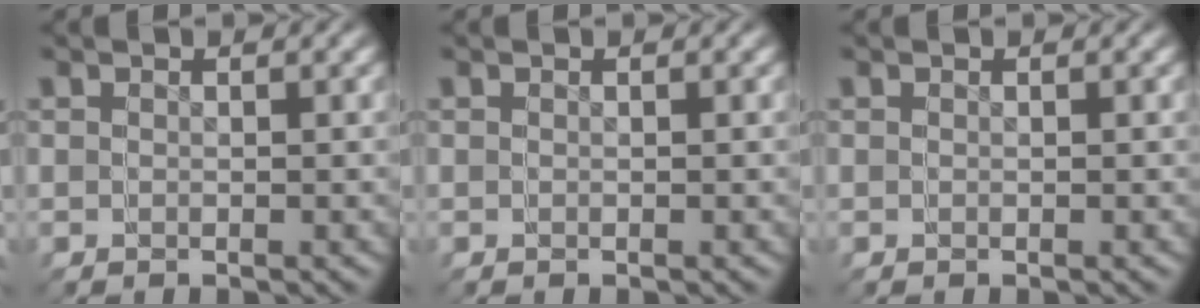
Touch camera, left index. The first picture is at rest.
{"total": 0.0}
{"total": 0.0}